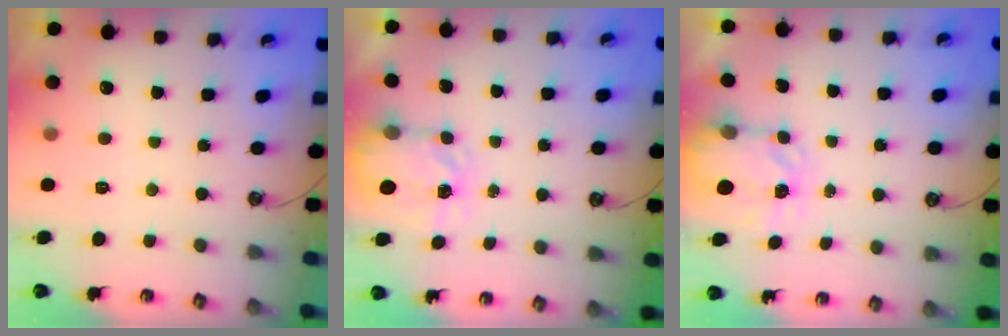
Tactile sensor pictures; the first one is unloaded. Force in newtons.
{"total": 4.1, "press": 4.1, "slide": 0.5}
{"total": 3.5, "press": 3.5, "slide": 0.5}